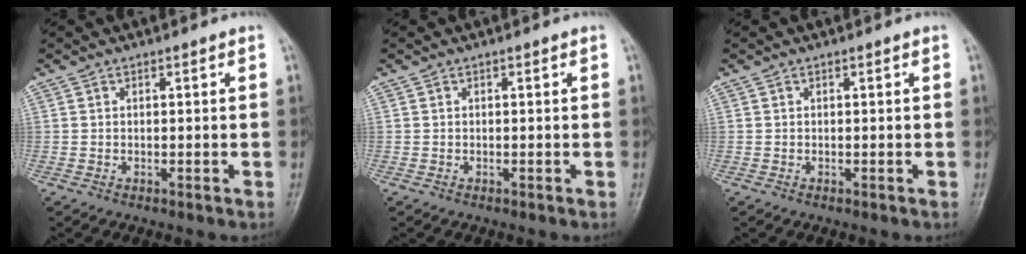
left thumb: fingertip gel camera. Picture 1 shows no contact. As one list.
[{"total": 0.0}, {"total": 0.0}]